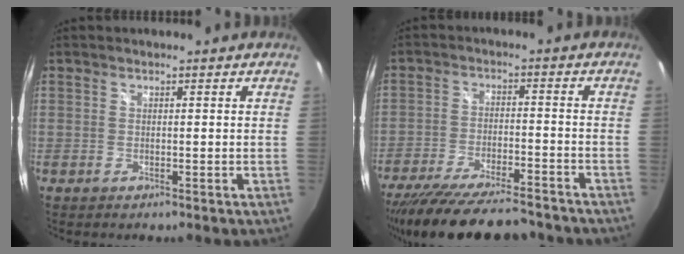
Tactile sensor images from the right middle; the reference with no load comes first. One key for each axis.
{"total": 20.1, "fx": -17.3, "fy": 4.4, "fz": 9.4, "tx": -0.182, "ty": -0.036, "tz": -0.258}